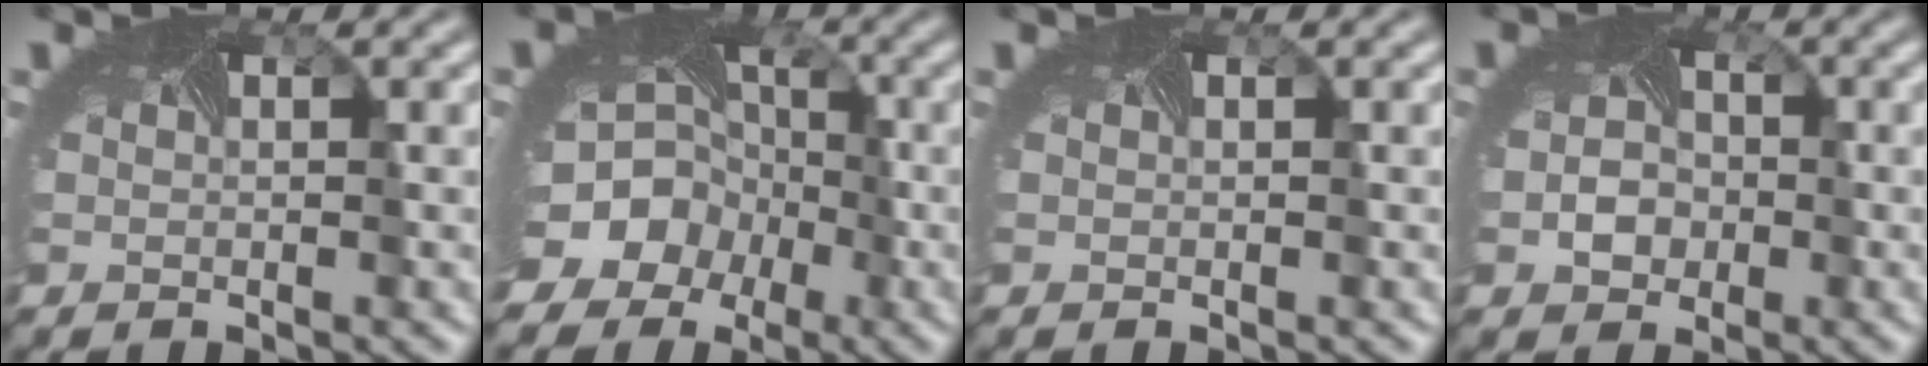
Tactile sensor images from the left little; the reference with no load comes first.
{"total": 11.9, "force": [-4.8, 10.0, 4.3], "torque": [-0.090, -0.016, -0.095]}
{"total": 0.0}
{"total": 3.1, "force": [-0.8, 2.6, 1.4], "torque": [-0.011, -0.001, -0.010]}